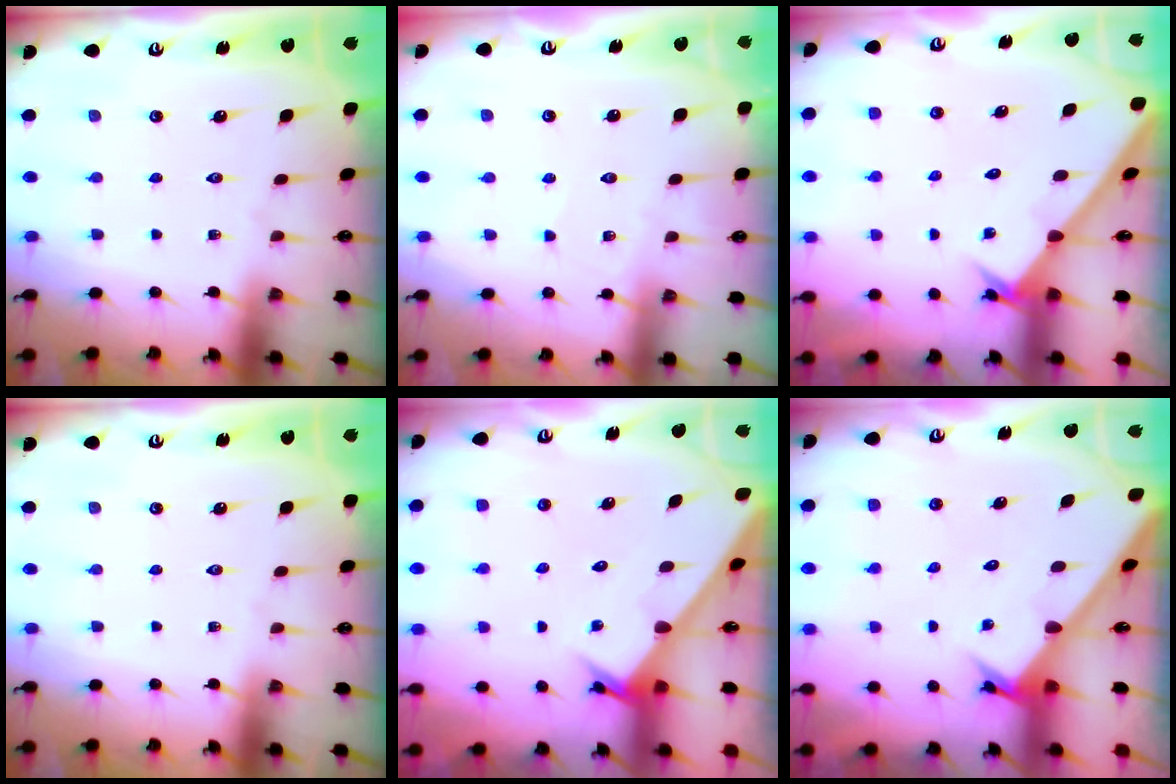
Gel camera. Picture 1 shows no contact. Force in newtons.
{"total": 4.8, "press": 4.8, "slide": 0.4}
{"total": 2.1, "press": 2.1, "slide": 0.2}
{"total": 0.0}
{"total": 2.7, "press": 2.7, "slide": 0.1}
{"total": 2.5, "press": 2.5, "slide": 0.3}